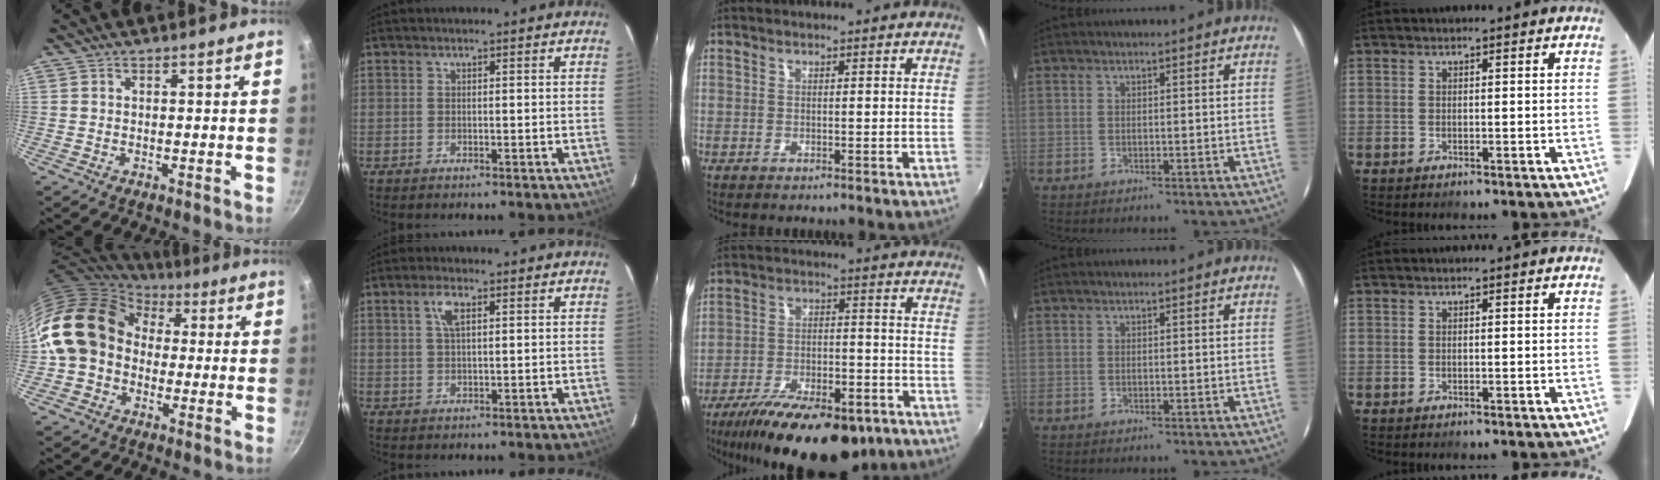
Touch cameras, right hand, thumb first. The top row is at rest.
{"thumb": {"total": 16.1, "force": [1.3, 13.2, 9.1], "torque": [-0.144, 0.037, 0.007]}, "index": {"total": 3.5, "force": [1.4, 1.3, 3.0], "torque": [-0.059, 0.007, 0.027]}, "middle": {"total": 21.9, "force": [-15.3, 8.3, 13.3], "torque": [-0.243, -0.036, -0.221]}}